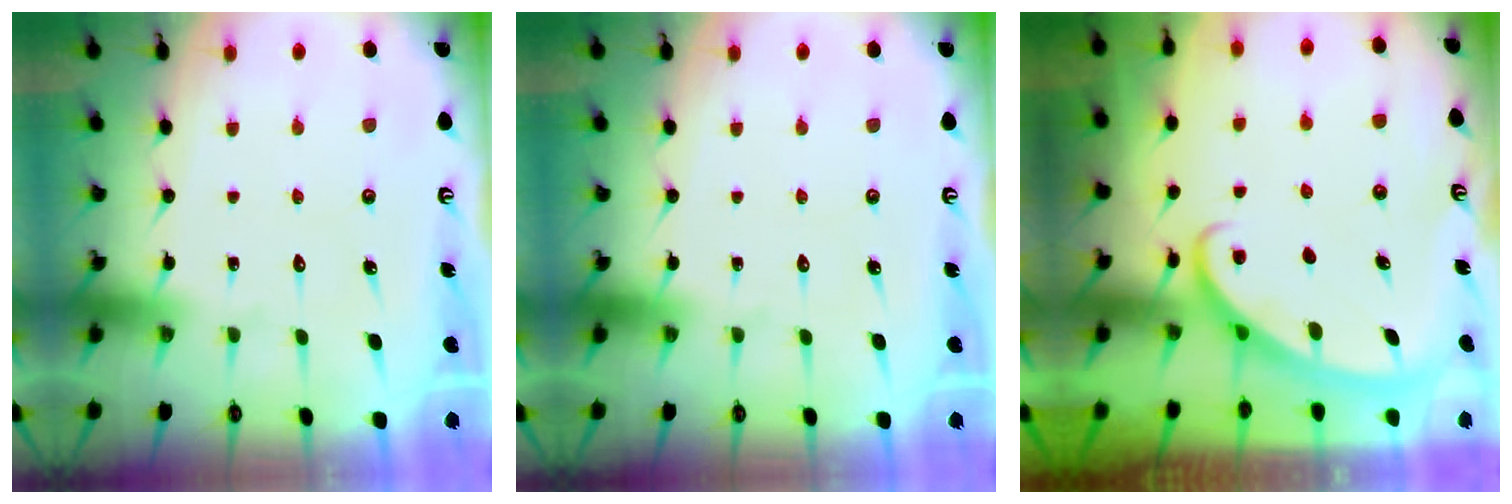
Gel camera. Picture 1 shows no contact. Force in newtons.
{"total": 0.0}
{"total": 2.7, "press": 2.7, "slide": 0.3}